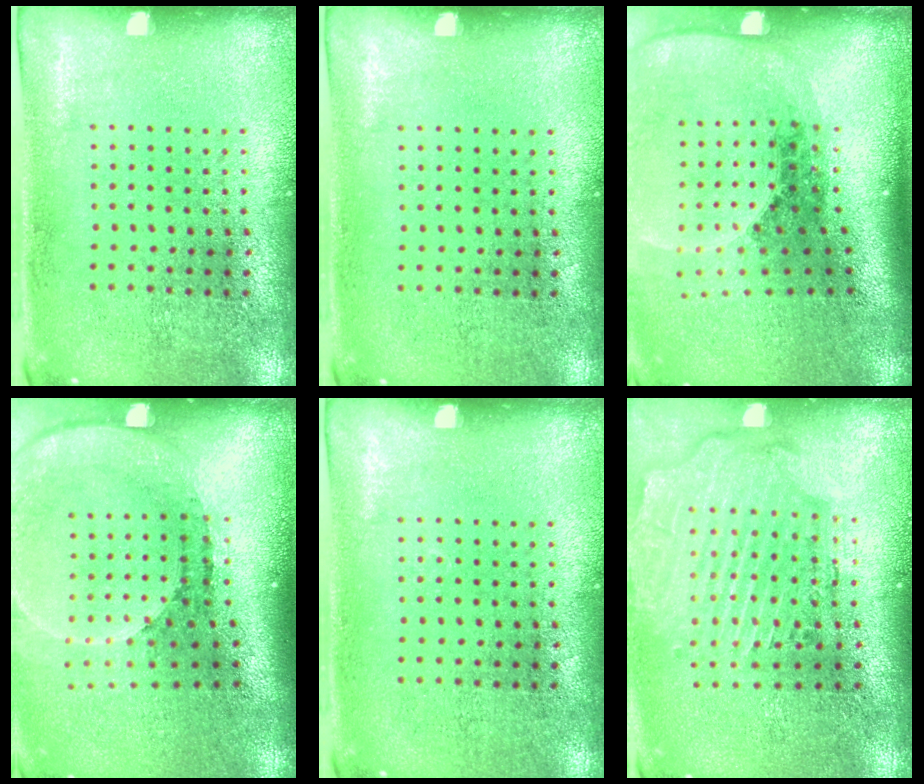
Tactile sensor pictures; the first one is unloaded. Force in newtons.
{"total": 0.0}
{"total": 2.7, "press": 1.9, "slide": 2.0}
{"total": 2.7, "press": 1.8, "slide": 1.9}
{"total": 0.0}
{"total": 2.7, "press": 2.2, "slide": 1.5}